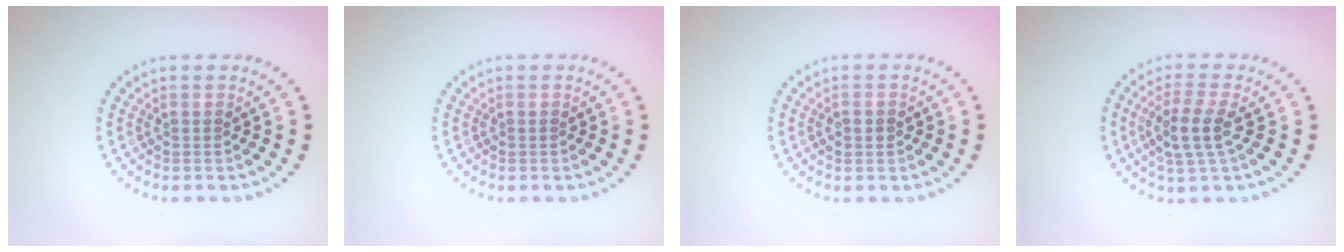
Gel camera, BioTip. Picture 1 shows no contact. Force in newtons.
{"total": 0.0}
{"total": 1.3, "press": 1.3, "slide": 0.2}
{"total": 3.2, "press": 2.8, "slide": 1.5}